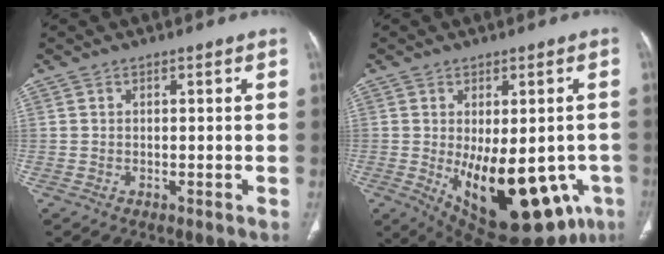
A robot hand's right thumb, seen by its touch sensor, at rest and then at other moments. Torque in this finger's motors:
{"motor_torque": [2.56, 2.44, 2.15, -0.52, 0.54]}